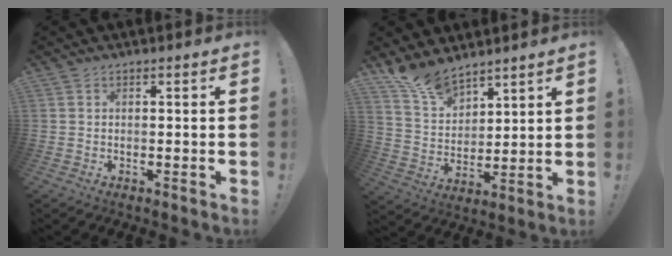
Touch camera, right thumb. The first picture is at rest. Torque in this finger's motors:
{"motor_torque": [-0.29, 1.92, 0.61, 1.08, 0.00]}